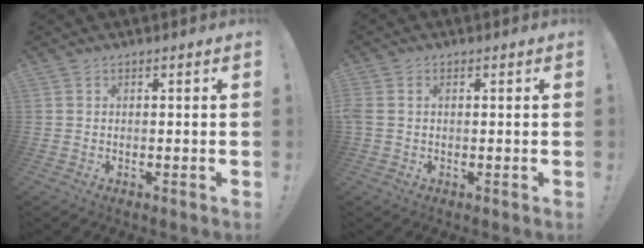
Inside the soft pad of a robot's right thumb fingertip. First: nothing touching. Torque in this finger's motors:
{"motor_torque": [0.21, 0.22, 0.31, 0.63, 0.39]}